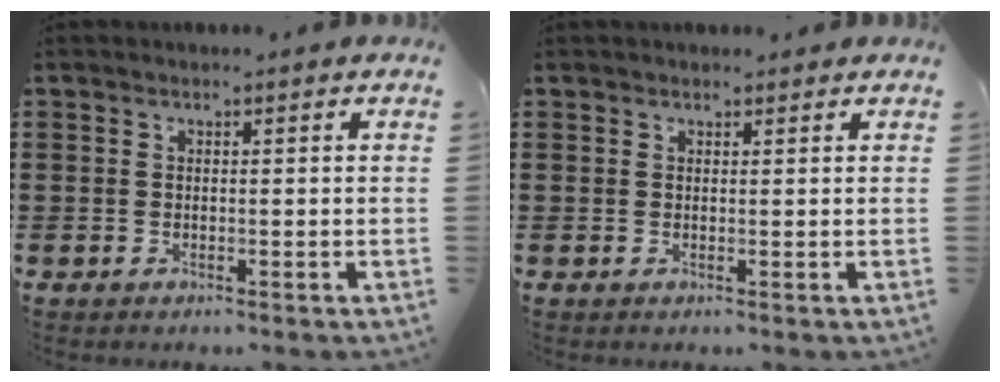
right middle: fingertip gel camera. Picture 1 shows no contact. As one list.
[{"total": 0.8, "force": [0.8, 0.0, 0.1], "torque": [0.004, -0.003, 0.013]}]